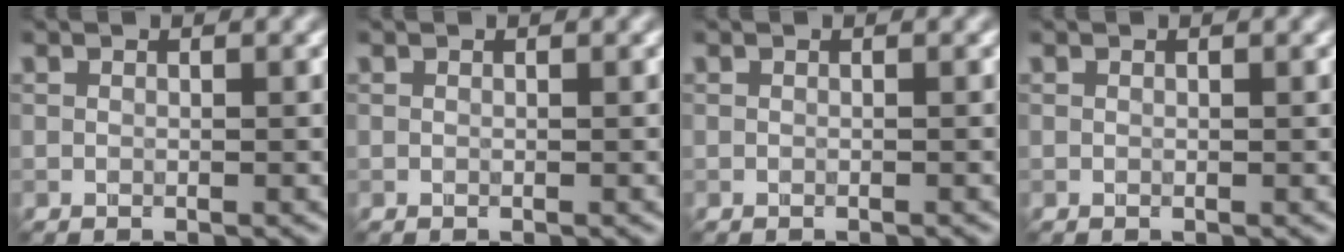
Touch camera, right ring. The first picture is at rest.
{"total": 0.0}
{"total": 0.0}
{"total": 0.0}